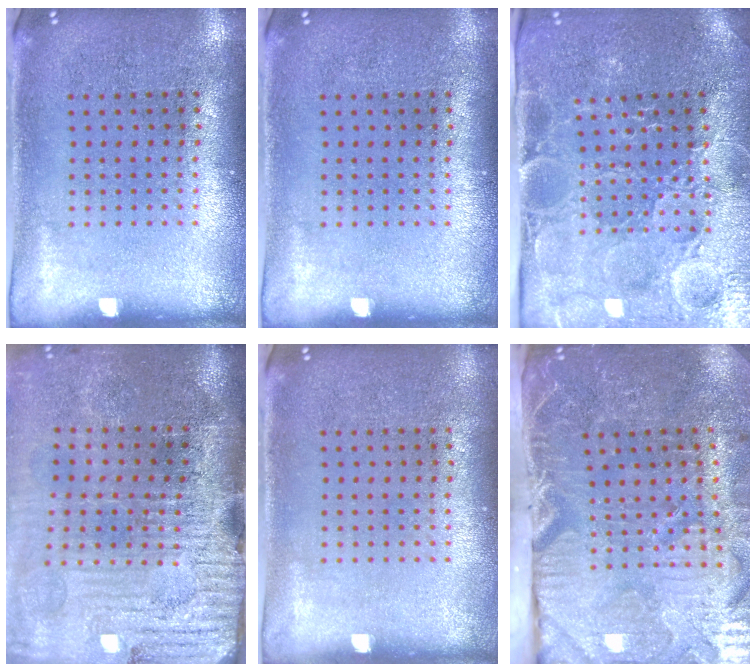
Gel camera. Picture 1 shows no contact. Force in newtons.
{"total": 0.0}
{"total": 3.8, "press": 3.7, "slide": 0.5}
{"total": 4.9, "press": 4.1, "slide": 2.6}
{"total": 0.0}
{"total": 4.4, "press": 4.1, "slide": 1.4}